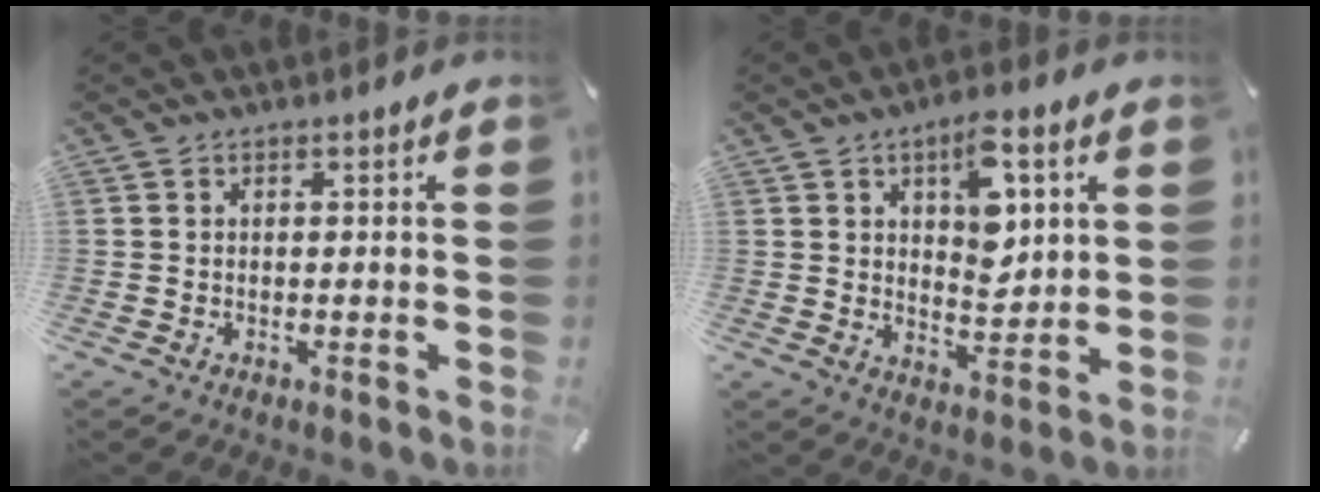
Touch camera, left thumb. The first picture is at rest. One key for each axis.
{"total": 11.0, "fx": 4.6, "fy": 6.4, "fz": 7.7, "tx": -0.096, "ty": -0.020, "tz": 0.075}